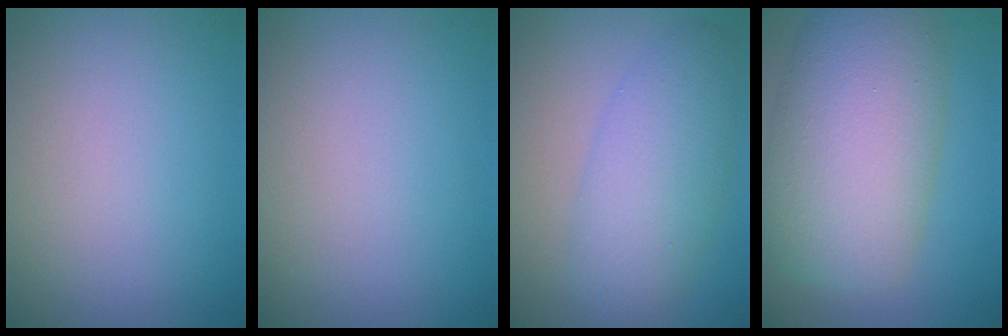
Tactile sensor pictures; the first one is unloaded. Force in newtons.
{"total": 0.0}
{"total": 5.0, "press": 5.0, "slide": 0.1}
{"total": 10.2, "press": 10.2, "slide": 0.3}